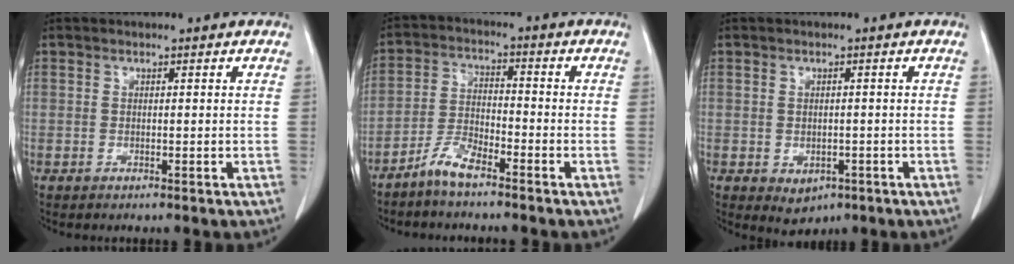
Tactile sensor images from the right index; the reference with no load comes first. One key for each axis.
{"total": 5.4, "fx": -4.3, "fy": 1.1, "fz": 3.0, "tx": -0.067, "ty": -0.004, "tz": -0.088}
{"total": 3.3, "fx": -1.3, "fy": 2.4, "fz": 1.8, "tx": -0.021, "ty": -0.001, "tz": -0.003}